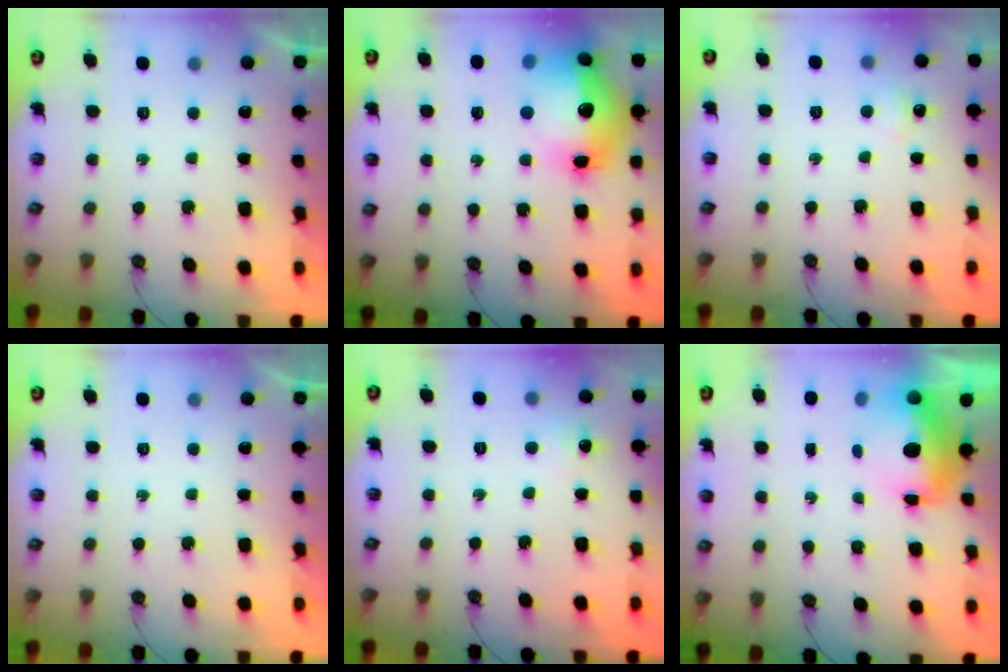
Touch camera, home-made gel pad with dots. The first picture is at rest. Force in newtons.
{"total": 20.6, "press": 20.5, "slide": 1.8}
{"total": 4.5, "press": 4.5, "slide": 0.8}
{"total": 0.0}
{"total": 4.8, "press": 4.7, "slide": 0.6}
{"total": 8.9, "press": 8.9, "slide": 0.9}